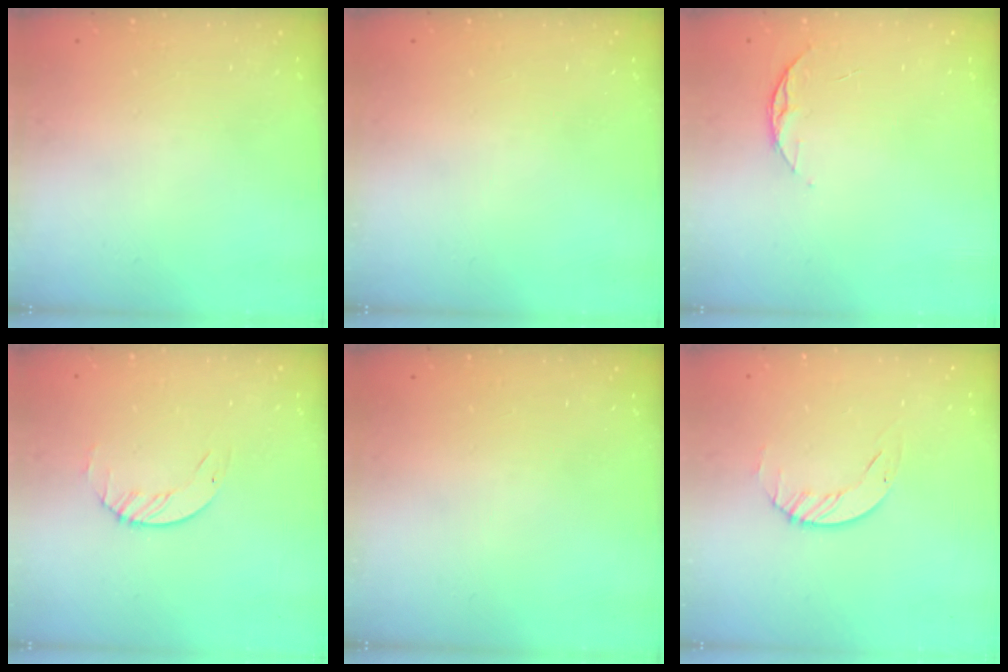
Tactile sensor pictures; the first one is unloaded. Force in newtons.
{"total": 0.0}
{"total": 5.5, "press": 5.5, "slide": 0.6}
{"total": 1.7, "press": 1.7, "slide": 0.2}
{"total": 0.0}
{"total": 2.3, "press": 2.3, "slide": 0.3}